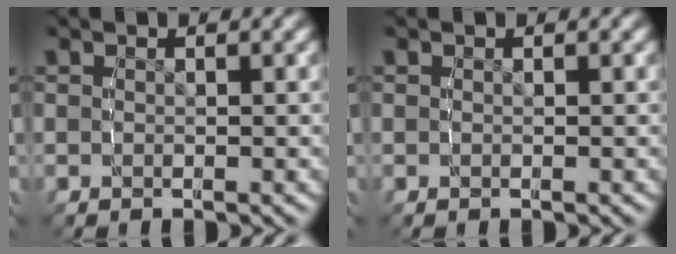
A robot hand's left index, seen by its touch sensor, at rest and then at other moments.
{"total": 0.0}